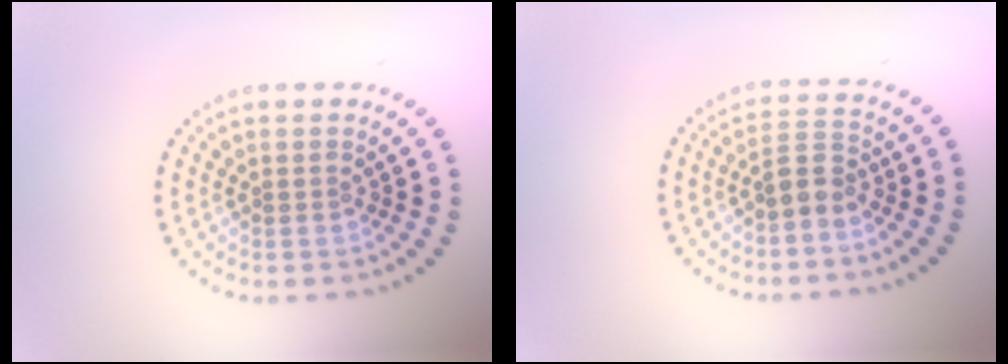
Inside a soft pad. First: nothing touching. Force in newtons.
{"total": 2.1, "press": 1.8, "slide": 1.1}